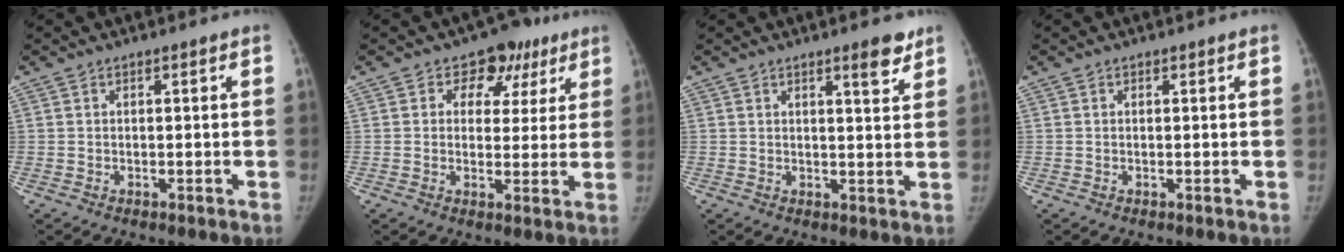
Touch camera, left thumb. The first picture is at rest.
{"total": 8.2, "force": [4.2, 6.4, 3.0], "torque": [0.014, -0.005, 0.052]}
{"total": 4.4, "force": [3.1, 1.0, 3.0], "torque": [-0.031, -0.022, 0.042]}
{"total": 0.0}